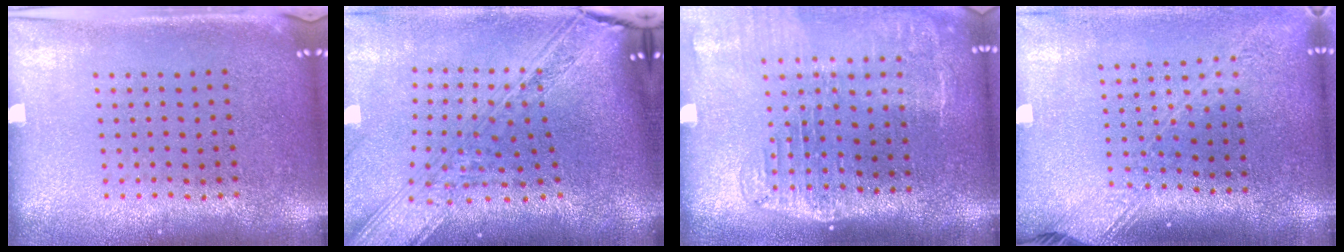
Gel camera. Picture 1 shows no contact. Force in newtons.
{"total": 3.9, "press": 2.8, "slide": 2.7}
{"total": 2.1, "press": 1.7, "slide": 1.2}
{"total": 2.1, "press": 1.6, "slide": 1.4}